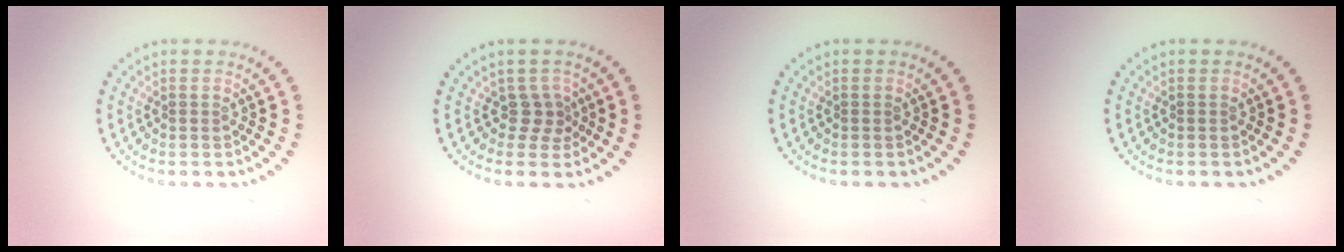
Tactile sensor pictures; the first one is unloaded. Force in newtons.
{"total": 1.8, "press": 1.1, "slide": 1.4}
{"total": 0.0}
{"total": 0.0}